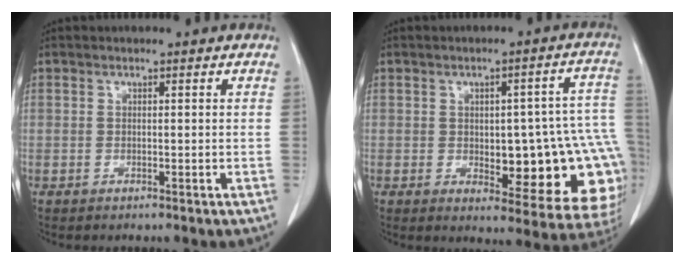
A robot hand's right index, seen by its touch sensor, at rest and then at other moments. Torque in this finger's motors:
{"motor_torque": [0.93, -0.47, 0.26, 0.06]}